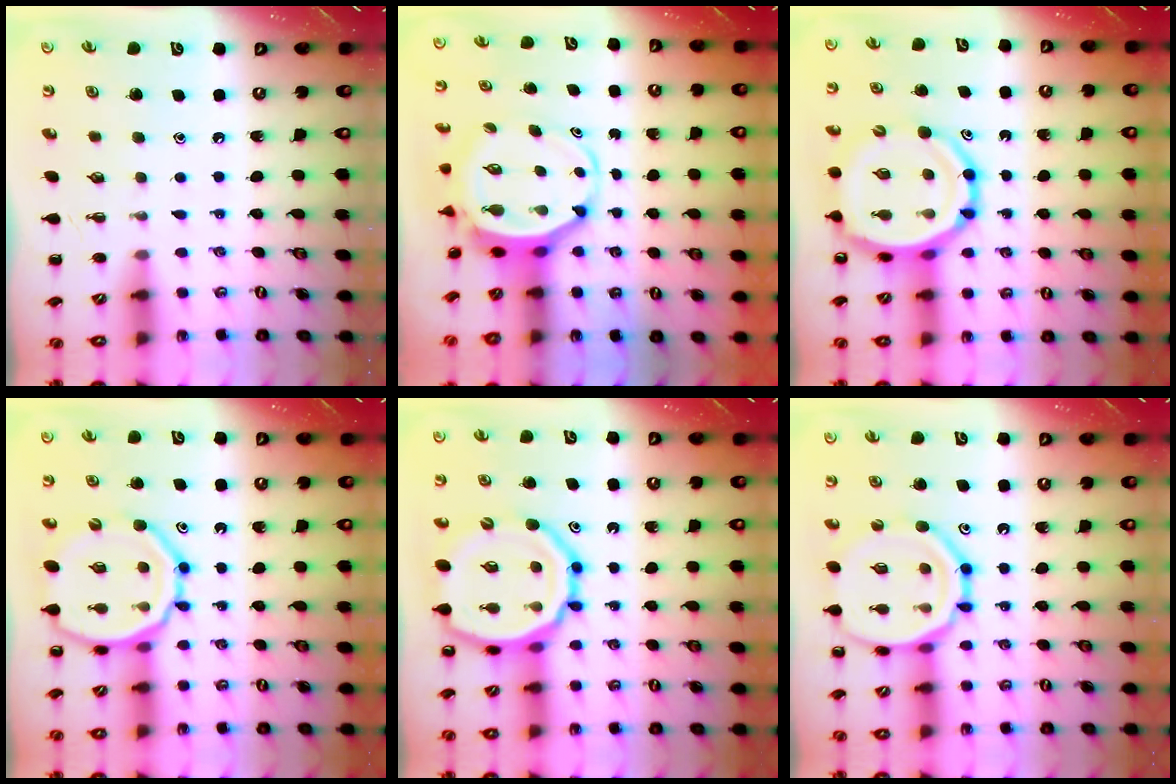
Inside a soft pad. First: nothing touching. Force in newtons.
{"total": 5.4, "press": 5.2, "slide": 1.2}
{"total": 14.9, "press": 14.3, "slide": 4.0}
{"total": 15.5, "press": 15.2, "slide": 2.9}
{"total": 19.8, "press": 19.4, "slide": 3.9}
{"total": 18.0, "press": 17.9, "slide": 2.3}